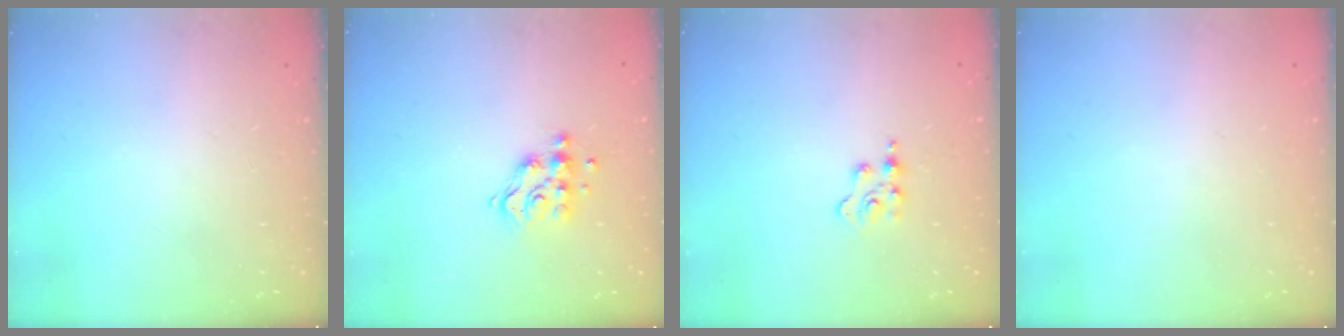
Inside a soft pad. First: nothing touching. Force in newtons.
{"total": 10.0, "press": 9.9, "slide": 0.8}
{"total": 2.1, "press": 2.1, "slide": 0.3}
{"total": 0.8, "press": 0.7, "slide": 0.3}